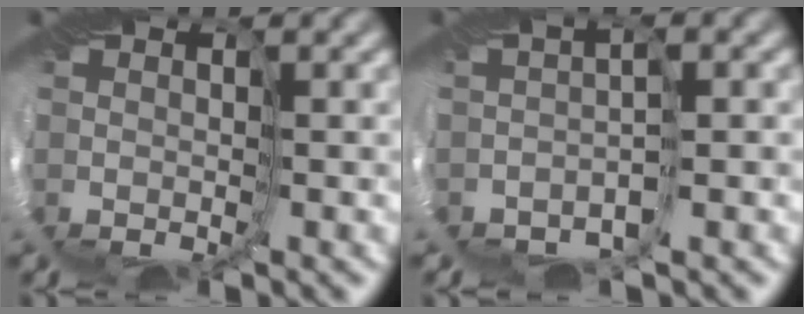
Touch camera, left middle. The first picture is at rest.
{"total": 1.8, "force": [-1.6, -0.7, -0.4], "torque": [0.002, 0.002, -0.031]}